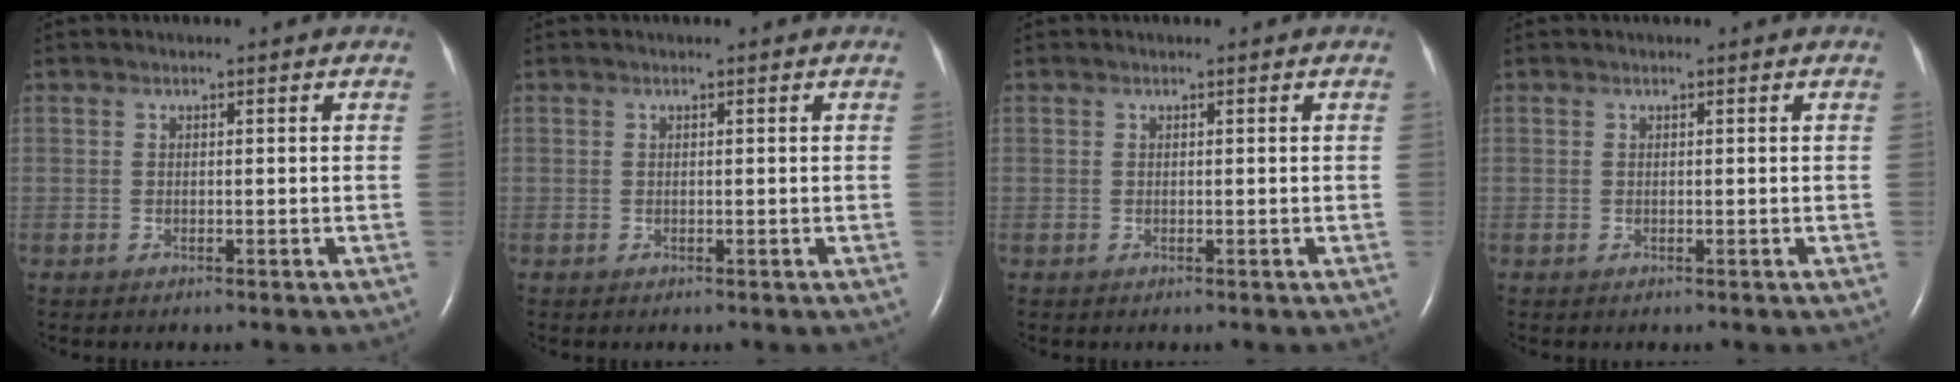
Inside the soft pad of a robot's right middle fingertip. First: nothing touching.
{"total": 0.0}
{"total": 0.0}
{"total": 0.0}